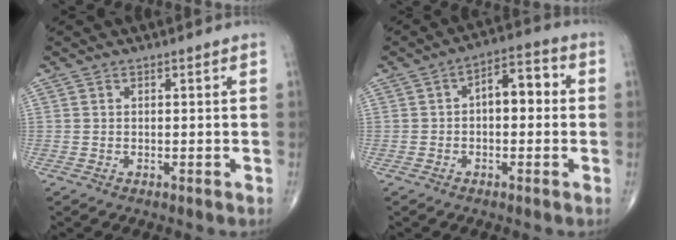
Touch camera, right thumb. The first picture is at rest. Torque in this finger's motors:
{"motor_torque": [0.95, 1.91, 0.74, -0.25, 0.07]}